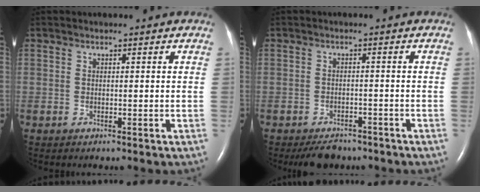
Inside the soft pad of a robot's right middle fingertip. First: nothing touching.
{"total": 4.2, "force": [-3.5, 2.0, 1.2], "torque": [-0.020, 0.000, -0.052]}